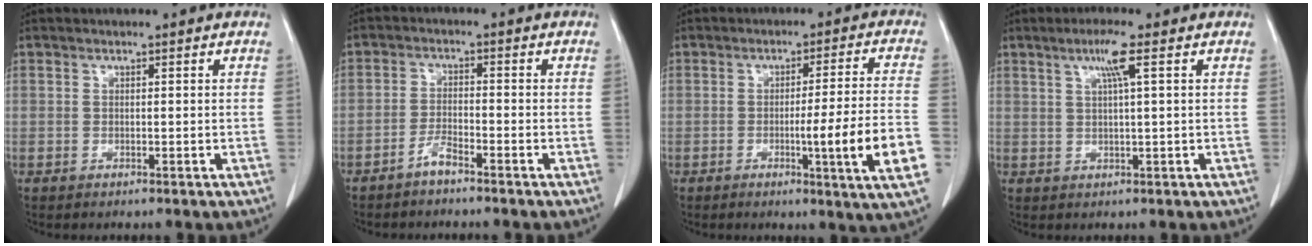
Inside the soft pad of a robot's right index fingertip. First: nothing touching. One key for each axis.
{"total": 2.6, "fx": -2.2, "fy": 0.1, "fz": 1.4, "tx": -0.032, "ty": 0.000, "tz": -0.042}
{"total": 11.9, "fx": -3.4, "fy": -1.4, "fz": 11.3, "tx": -0.158, "ty": -0.017, "tz": -0.052}
{"total": 4.0, "fx": 1.7, "fy": -0.6, "fz": 3.6, "tx": -0.071, "ty": 0.001, "tz": 0.032}